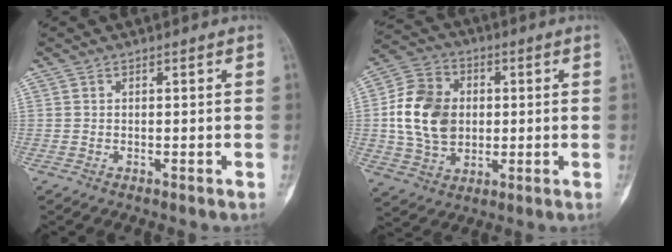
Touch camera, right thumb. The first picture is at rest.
{"total": 14.2, "force": [0.7, 10.9, 9.0], "torque": [-0.147, 0.010, 0.013]}